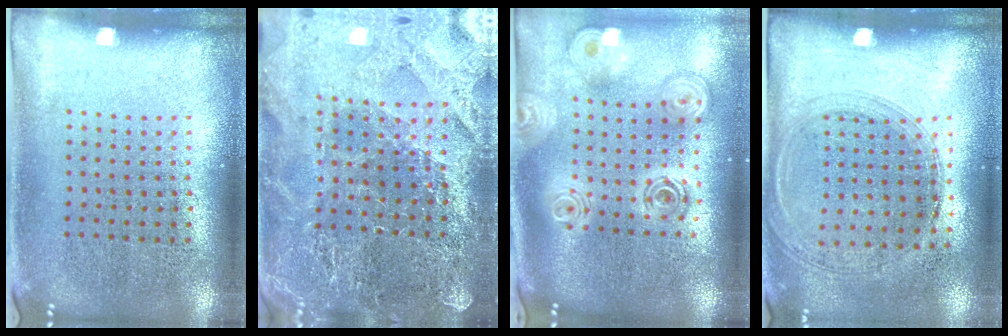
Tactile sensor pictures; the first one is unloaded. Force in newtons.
{"total": 3.5, "press": 3.4, "slide": 0.8}
{"total": 2.6, "press": 1.9, "slide": 1.8}
{"total": 1.3, "press": 1.2, "slide": 0.6}